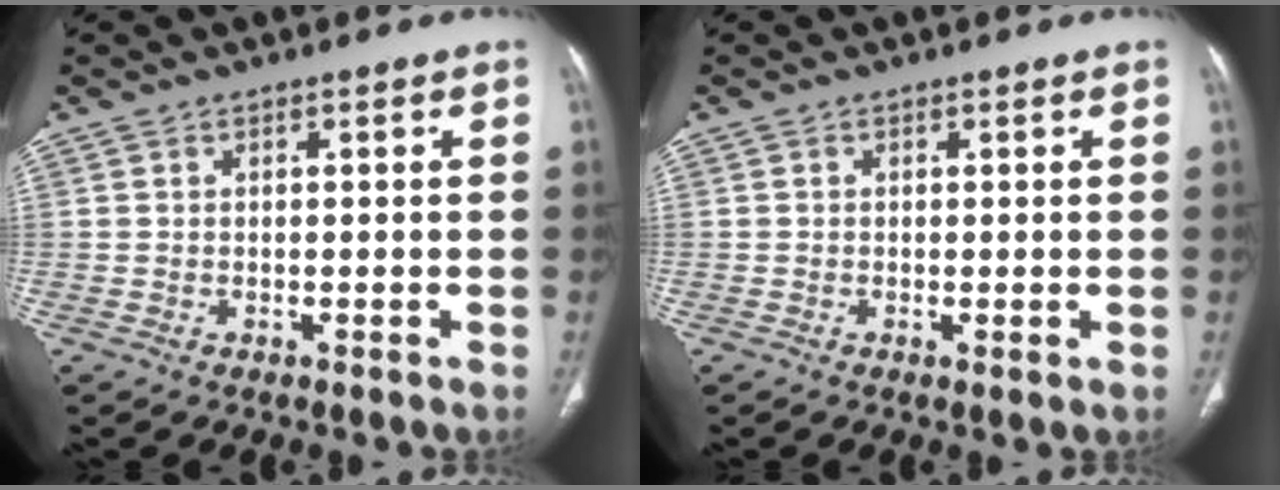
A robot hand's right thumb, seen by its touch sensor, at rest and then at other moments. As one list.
[{"total": 0.7, "force": [0.0, 0.2, 0.7], "torque": [-0.016, -0.004, -0.002]}]